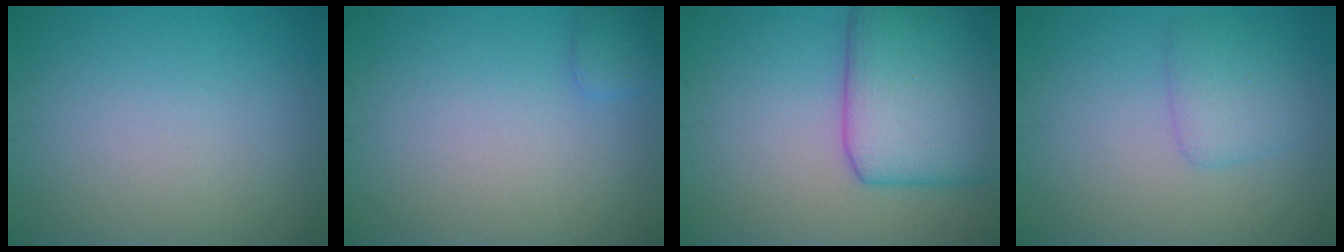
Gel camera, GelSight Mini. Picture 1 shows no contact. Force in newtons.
{"total": 1.3, "press": 1.3, "slide": 0.1}
{"total": 9.7, "press": 9.7, "slide": 0.3}
{"total": 2.5, "press": 2.5, "slide": 0.1}